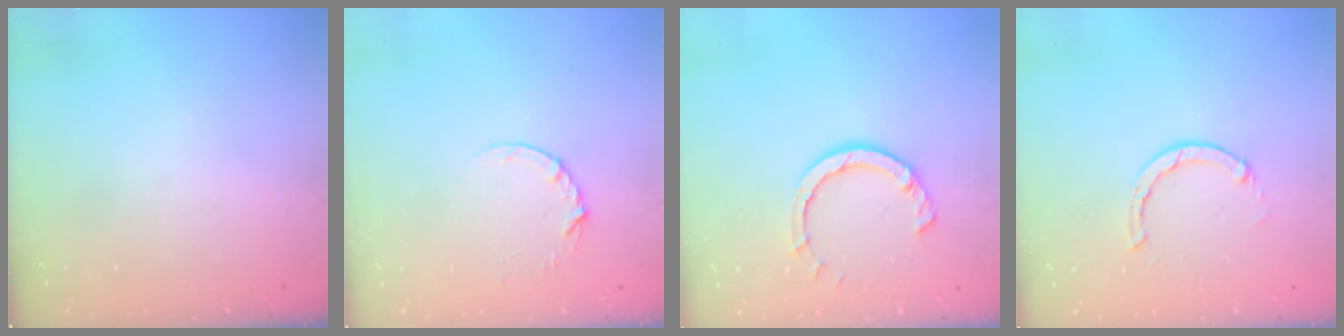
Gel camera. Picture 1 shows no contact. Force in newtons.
{"total": 4.8, "press": 4.8, "slide": 0.5}
{"total": 5.5, "press": 5.5, "slide": 0.2}
{"total": 2.8, "press": 2.7, "slide": 0.4}